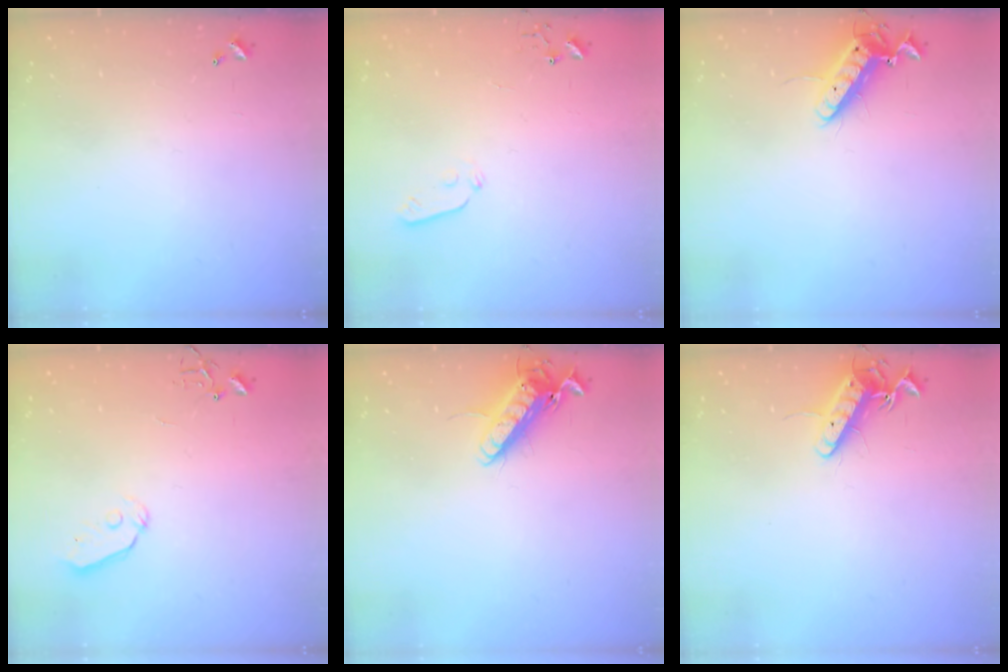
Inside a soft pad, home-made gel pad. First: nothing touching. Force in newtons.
{"total": 3.7, "press": 3.6, "slide": 0.8}
{"total": 12.1, "press": 12.0, "slide": 1.8}
{"total": 4.9, "press": 4.8, "slide": 0.8}
{"total": 14.2, "press": 14.0, "slide": 2.5}
{"total": 12.1, "press": 12.1, "slide": 0.9}